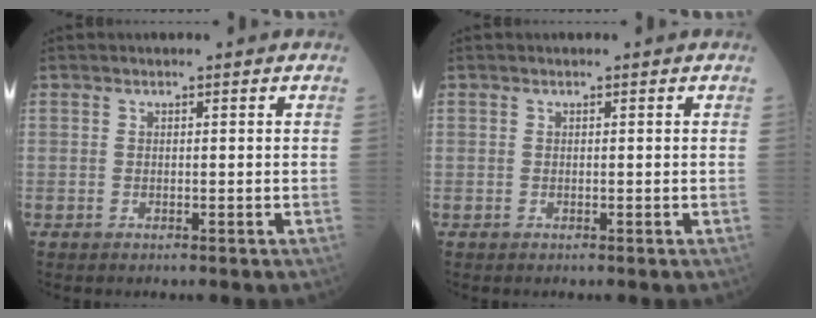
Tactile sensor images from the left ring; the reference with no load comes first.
{"total": 0.0}